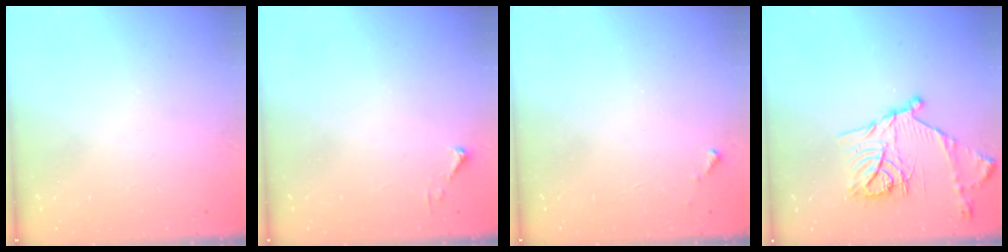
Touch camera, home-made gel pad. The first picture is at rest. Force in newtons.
{"total": 2.7, "press": 2.7, "slide": 0.3}
{"total": 2.8, "press": 2.8, "slide": 0.1}
{"total": 17.5, "press": 17.5, "slide": 1.2}